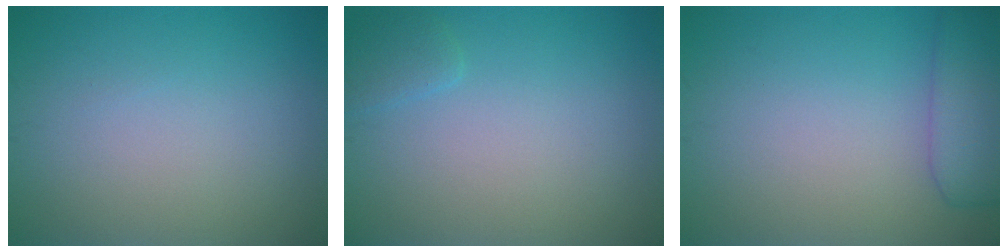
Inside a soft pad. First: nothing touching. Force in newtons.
{"total": 1.0, "press": 1.0, "slide": 0.1}
{"total": 4.2, "press": 4.2, "slide": 0.3}